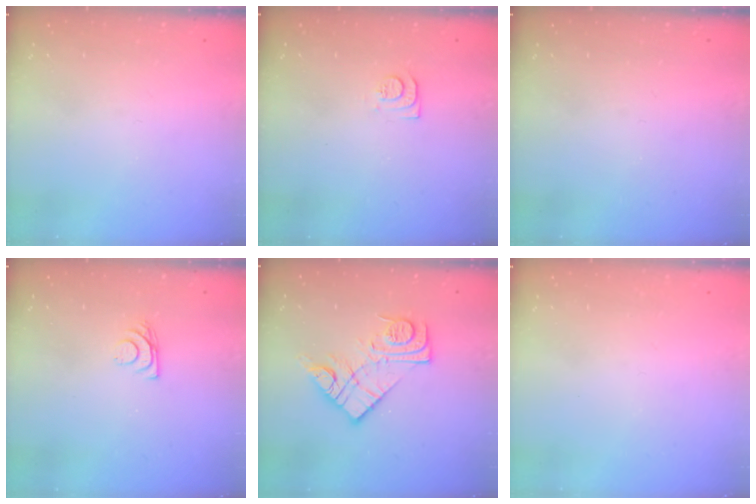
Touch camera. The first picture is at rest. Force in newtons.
{"total": 8.2, "press": 8.2, "slide": 0.9}
{"total": 0.0}
{"total": 7.2, "press": 7.2, "slide": 0.6}
{"total": 13.8, "press": 13.7, "slide": 0.8}
{"total": 1.7, "press": 1.6, "slide": 0.1}